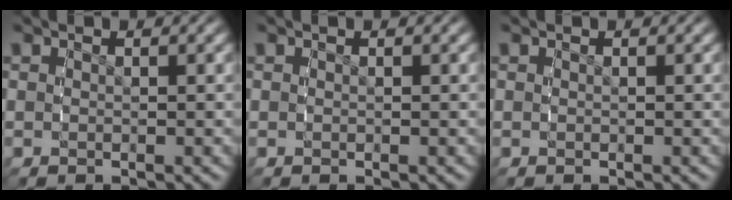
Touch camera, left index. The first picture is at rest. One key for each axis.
{"total": 0.0}
{"total": 0.0}